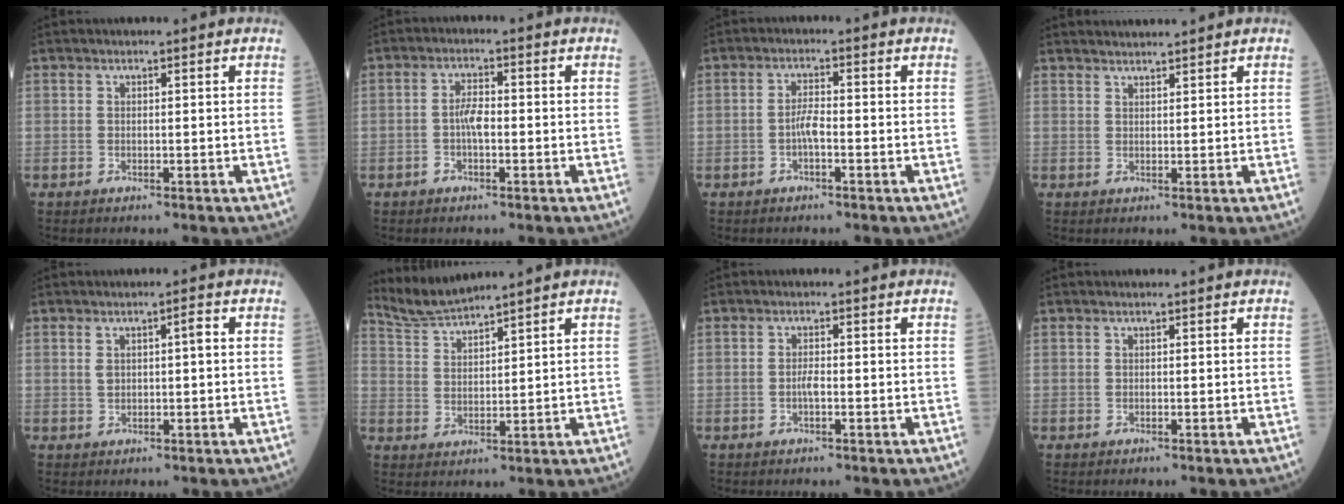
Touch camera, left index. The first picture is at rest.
{"total": 3.1, "force": [-0.8, 1.0, 2.8], "torque": [-0.057, 0.003, -0.017]}
{"total": 2.6, "force": [-1.0, 0.5, 2.4], "torque": [-0.048, 0.001, -0.021]}
{"total": 2.6, "force": [2.6, -0.1, 0.3], "torque": [-0.005, 0.020, 0.047]}
{"total": 2.9, "force": [0.5, 1.0, 2.7], "torque": [-0.052, 0.012, 0.010]}
{"total": 4.8, "force": [4.6, -1.1, 0.2], "torque": [-0.022, 0.001, 0.103]}
{"total": 1.4, "force": [-0.5, 0.2, 1.3], "torque": [-0.029, -0.001, -0.010]}
{"total": 0.0}